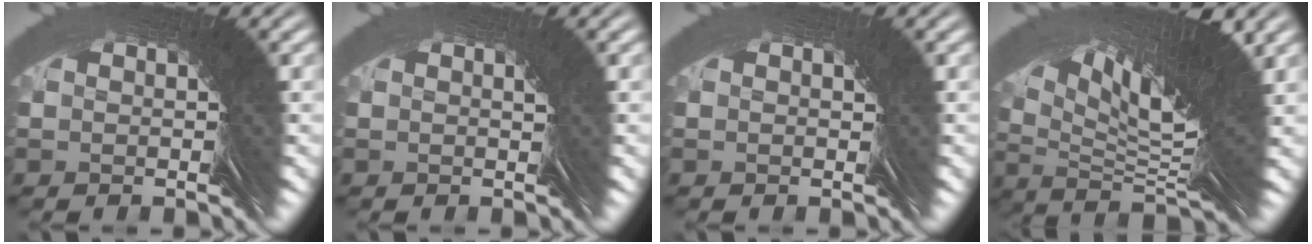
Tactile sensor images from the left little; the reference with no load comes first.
{"total": 2.1, "force": [-0.2, -1.5, -1.4], "torque": [0.029, 0.011, -0.004]}
{"total": 0.7, "force": [0.1, -0.1, -0.6], "torque": [0.009, 0.004, 0.000]}
{"total": 8.9, "force": [4.4, -1.1, 7.6], "torque": [-0.080, 0.049, 0.062]}